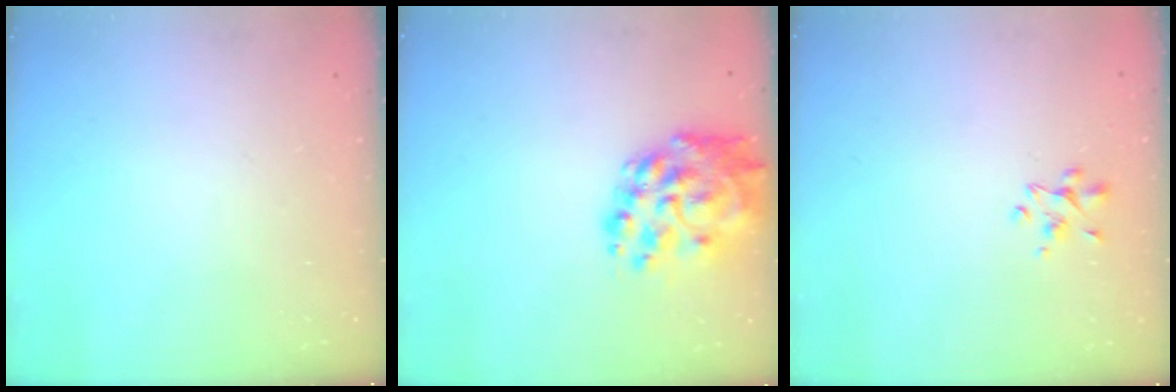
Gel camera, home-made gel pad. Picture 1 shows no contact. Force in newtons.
{"total": 13.4, "press": 12.5, "slide": 4.8}
{"total": 3.2, "press": 3.1, "slide": 1.0}